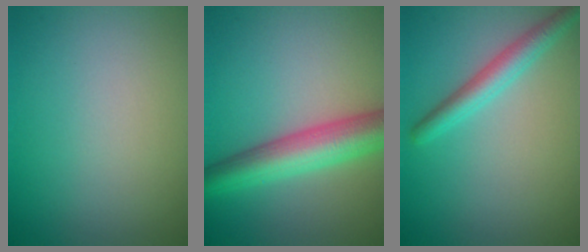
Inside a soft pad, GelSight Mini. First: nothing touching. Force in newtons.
{"total": 6.5, "press": 6.5, "slide": 0.2}
{"total": 2.8, "press": 2.8, "slide": 0.1}